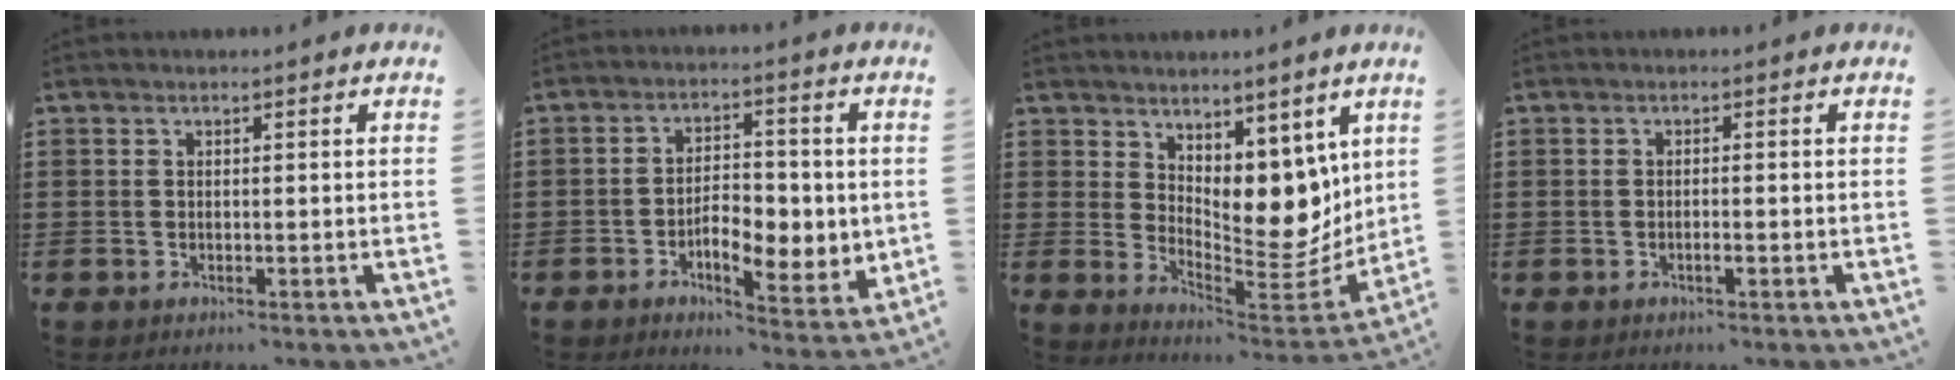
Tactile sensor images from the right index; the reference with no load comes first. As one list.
[{"total": 6.8, "force": [-1.3, 3.7, 5.6], "torque": [-0.087, -0.004, -0.027]}, {"total": 9.0, "force": [5.2, 5.0, 5.4], "torque": [-0.076, -0.058, 0.096]}, {"total": 1.2, "force": [-0.5, 0.1, 1.1], "torque": [-0.017, -0.002, -0.009]}]